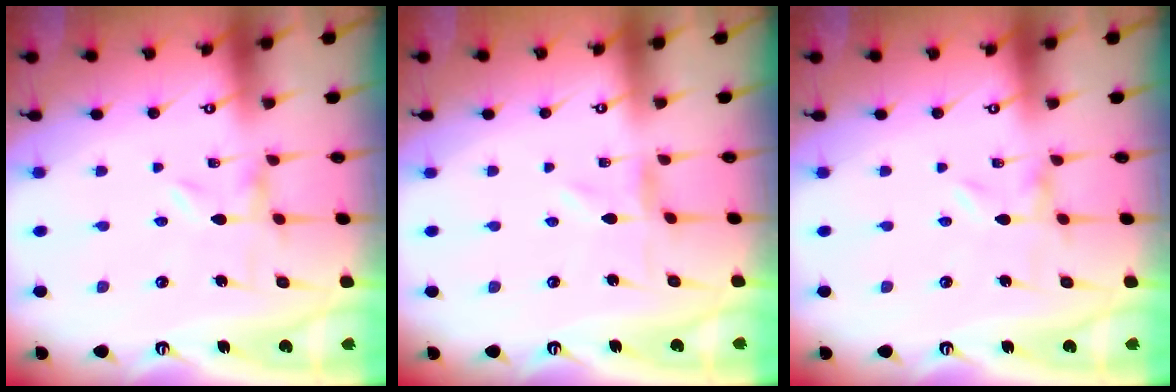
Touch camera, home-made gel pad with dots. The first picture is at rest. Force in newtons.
{"total": 0.8, "press": 0.8, "slide": 0.2}
{"total": 0.0}